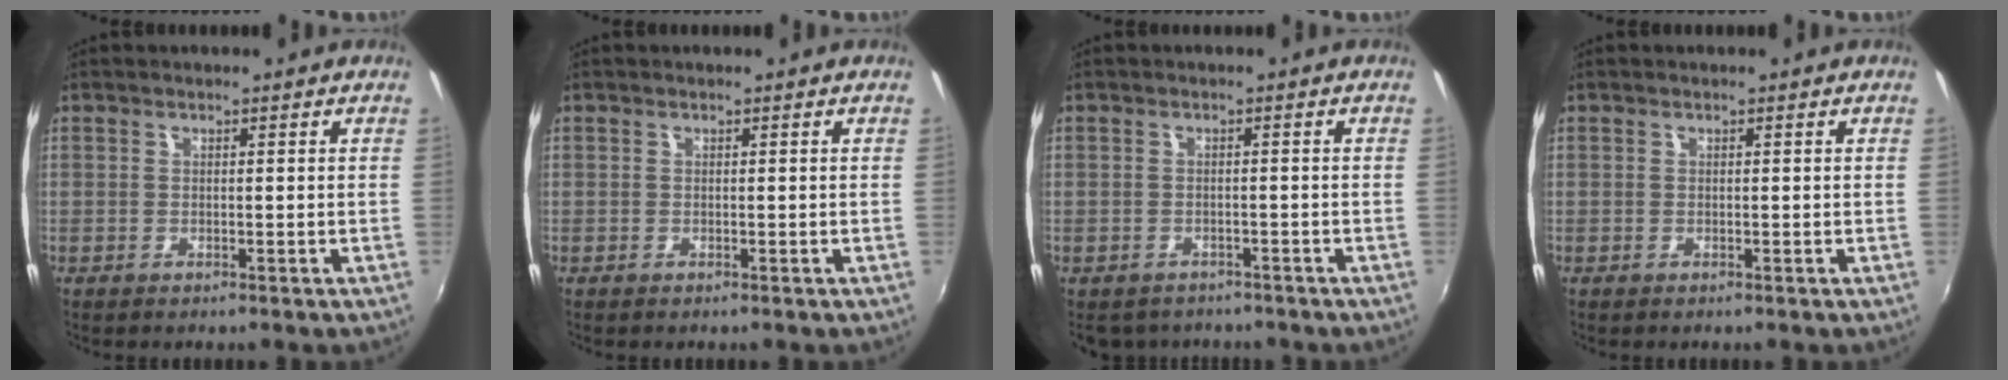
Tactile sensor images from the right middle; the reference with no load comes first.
{"total": 0.0}
{"total": 4.8, "force": [-4.0, 2.4, 1.2], "torque": [-0.031, -0.017, -0.056]}
{"total": 0.0}